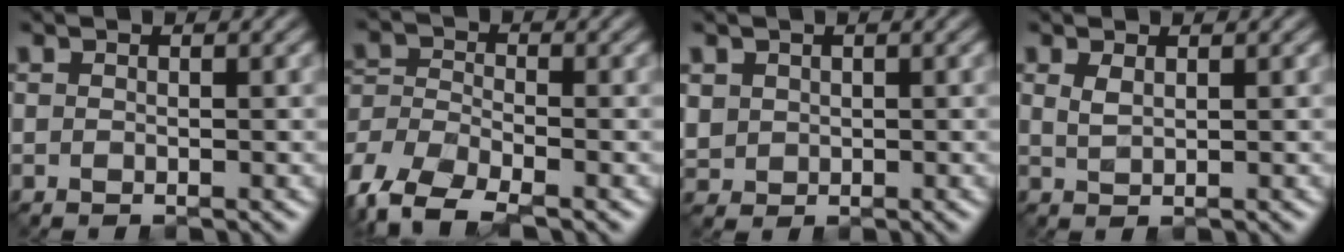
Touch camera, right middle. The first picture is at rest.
{"total": 7.2, "force": [-4.9, 3.0, 4.3], "torque": [-0.090, -0.008, -0.107]}
{"total": 1.8, "force": [0.5, 1.7, 0.4], "torque": [-0.015, -0.004, 0.015]}
{"total": 1.2, "force": [0.7, 0.4, 0.9], "torque": [-0.022, 0.000, 0.015]}